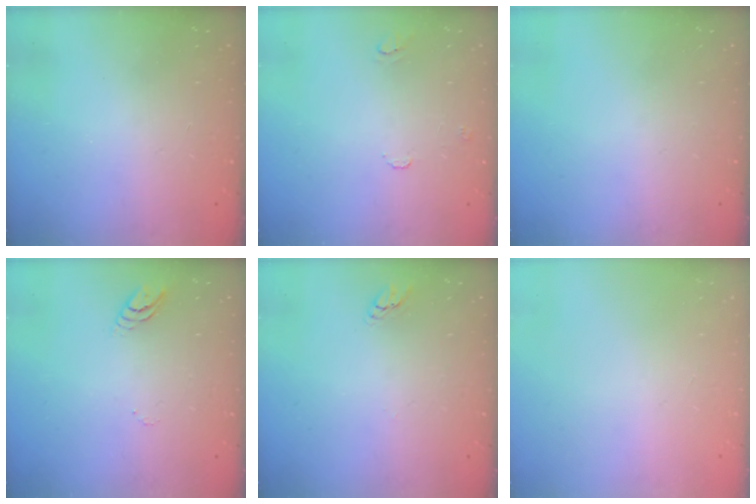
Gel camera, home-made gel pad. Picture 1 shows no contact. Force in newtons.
{"total": 6.0, "press": 6.0, "slide": 0.6}
{"total": 0.0}
{"total": 3.1, "press": 3.1, "slide": 0.3}
{"total": 2.2, "press": 2.2, "slide": 0.2}
{"total": 0.0}